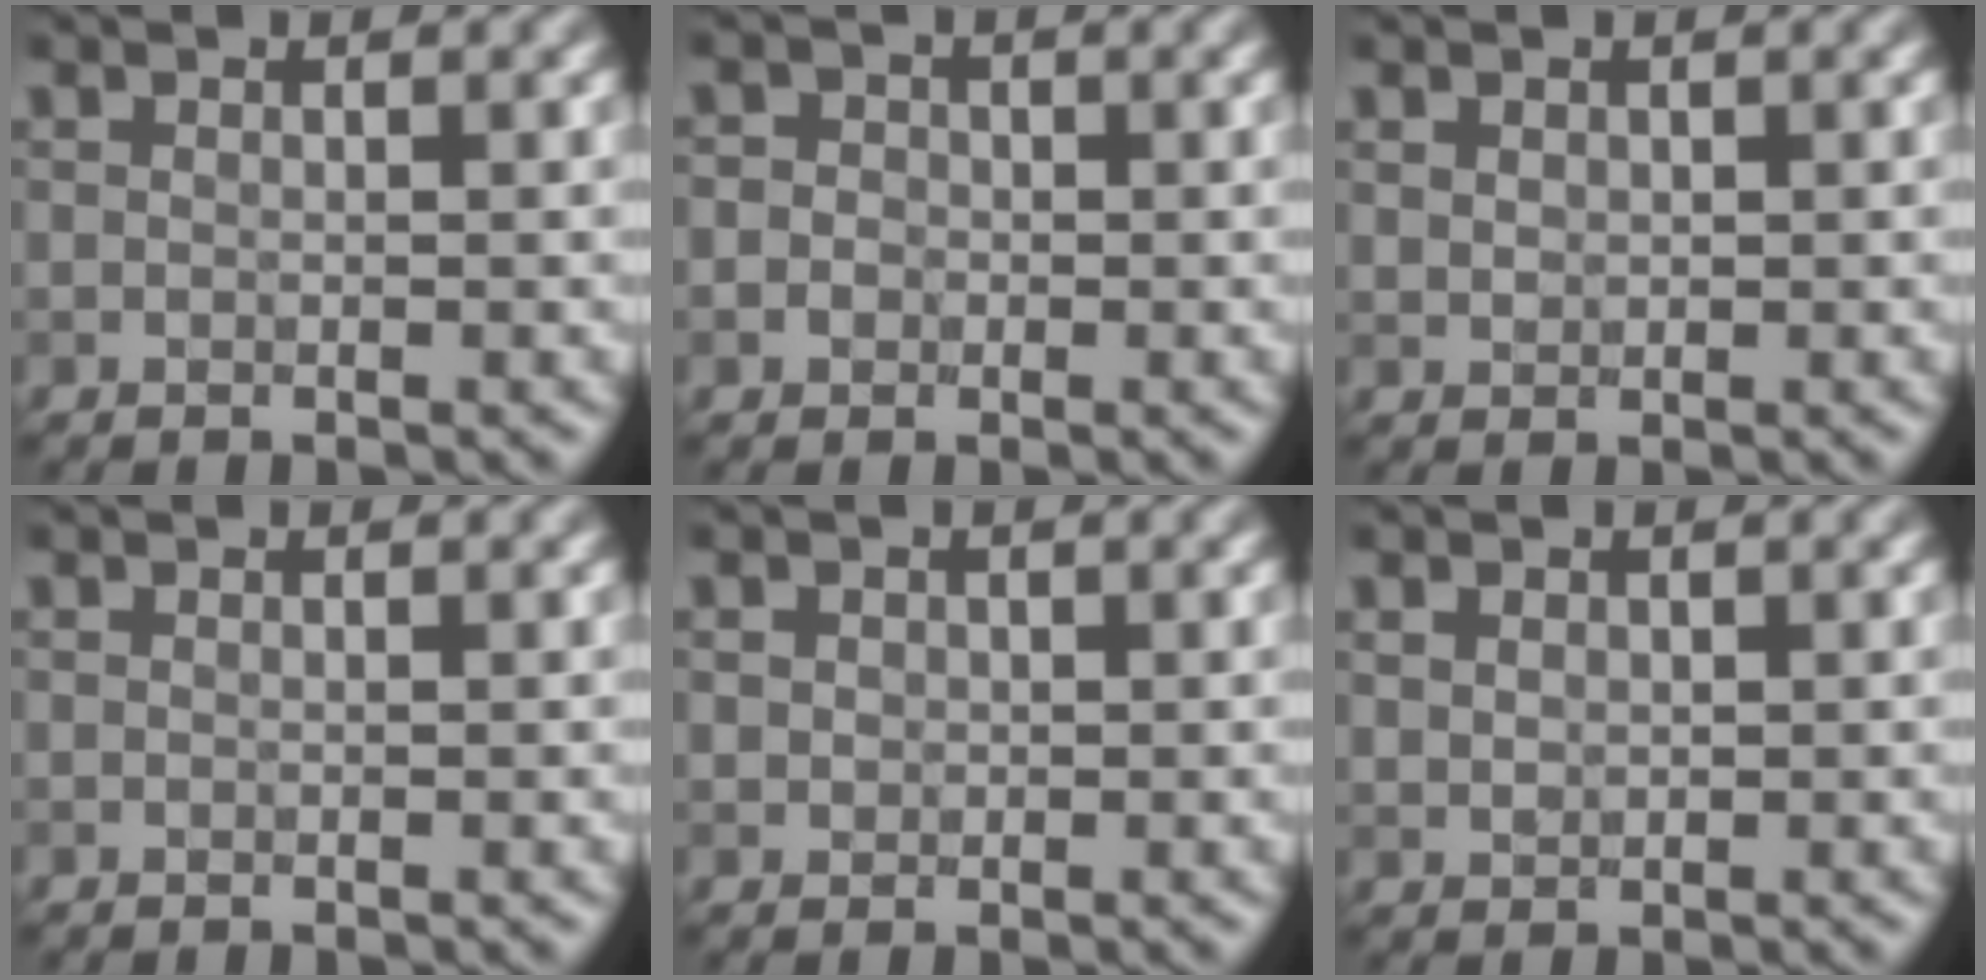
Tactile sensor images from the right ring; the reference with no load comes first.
{"total": 2.5, "force": [0.3, 2.3, 1.0], "torque": [0.008, 0.016, -0.021]}
{"total": 0.9, "force": [0.4, 0.7, 0.3], "torque": [-0.005, -0.003, 0.012]}
{"total": 0.0}
{"total": 0.9, "force": [0.2, 0.8, 0.2], "torque": [0.002, -0.004, 0.006]}
{"total": 1.2, "force": [0.5, 1.0, 0.5], "torque": [-0.011, -0.002, 0.013]}